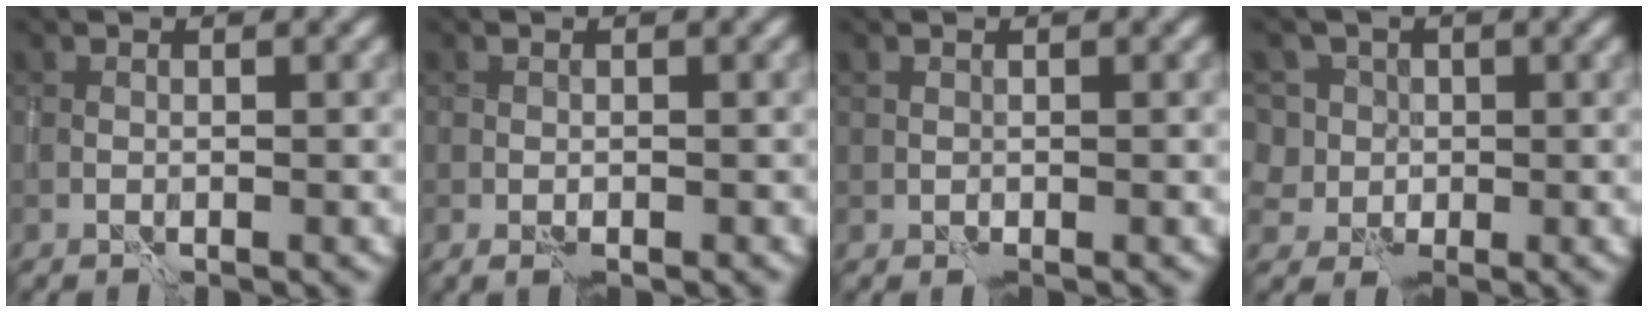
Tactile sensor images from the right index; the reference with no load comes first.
{"total": 0.9, "force": [-0.4, 0.5, 0.6], "torque": [-0.007, -0.002, -0.008]}
{"total": 0.0}
{"total": 6.6, "force": [1.6, 5.9, 2.5], "torque": [-0.030, 0.036, -0.011]}